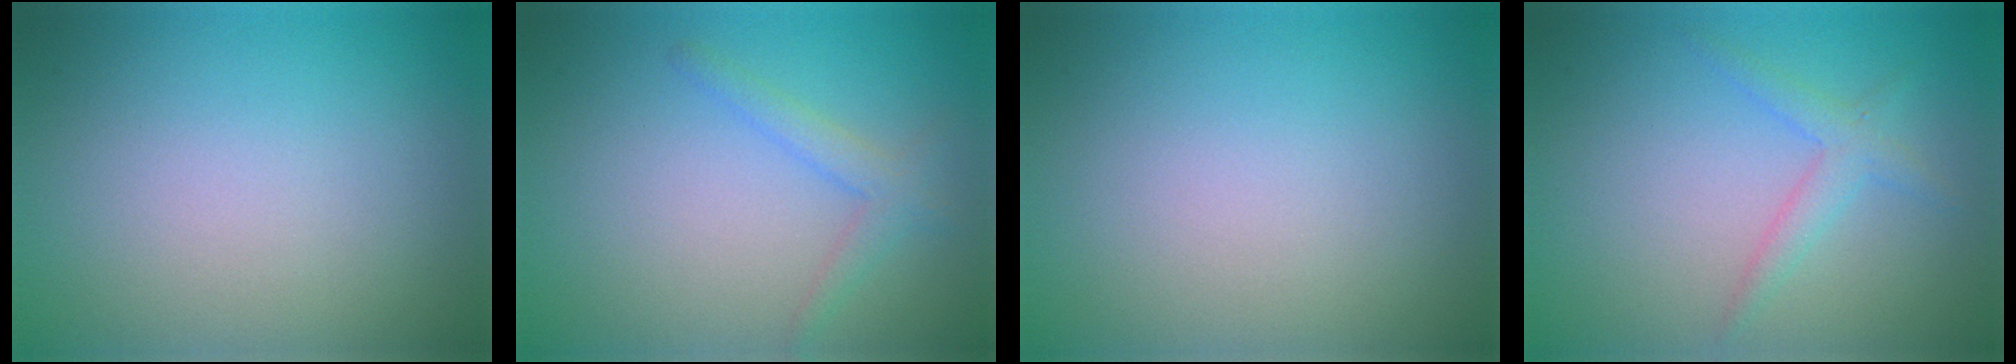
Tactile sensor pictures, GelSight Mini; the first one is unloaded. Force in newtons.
{"total": 1.8, "press": 1.8, "slide": 0.0}
{"total": 0.0}
{"total": 1.9, "press": 1.9, "slide": 0.2}